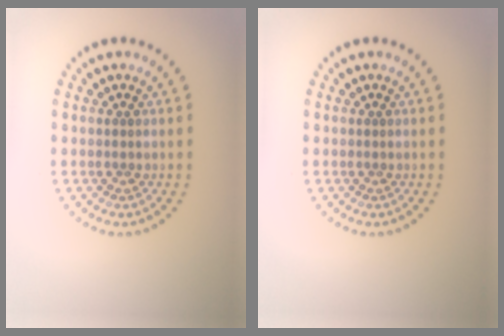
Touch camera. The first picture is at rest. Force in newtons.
{"total": 0.0}